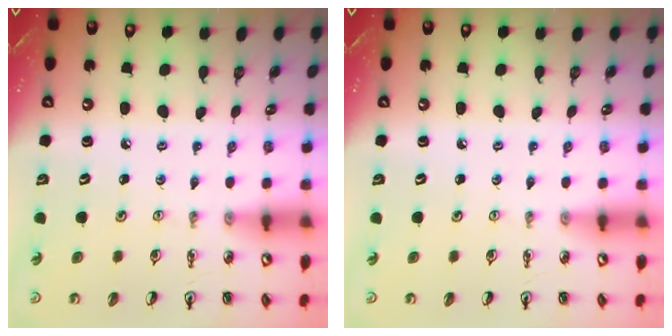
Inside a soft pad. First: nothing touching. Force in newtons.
{"total": 0.0}